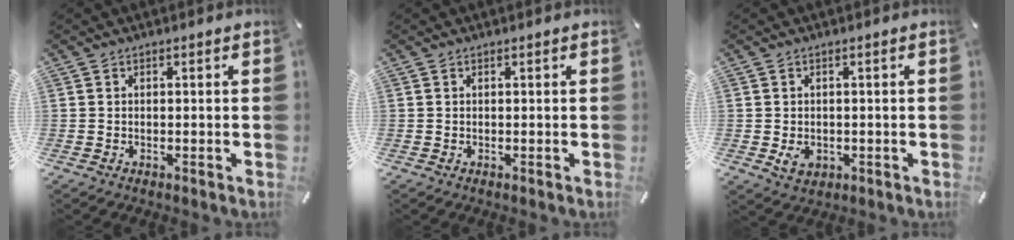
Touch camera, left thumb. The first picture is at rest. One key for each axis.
{"total": 0.0}
{"total": 3.5, "fx": -0.6, "fy": 2.9, "fz": 1.9, "tx": -0.036, "ty": -0.004, "tz": -0.013}